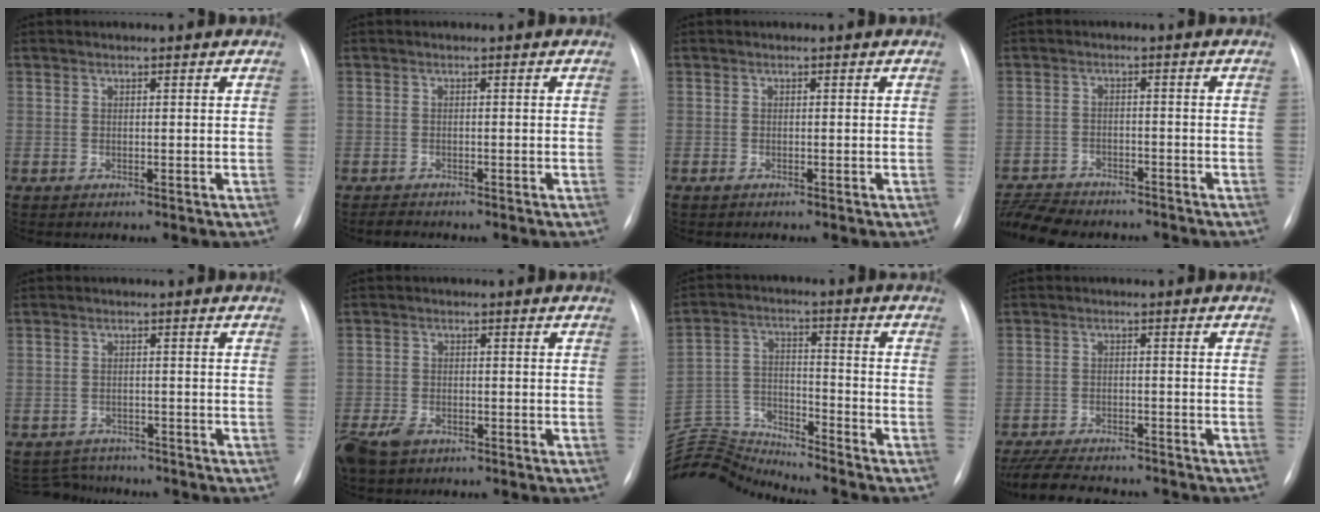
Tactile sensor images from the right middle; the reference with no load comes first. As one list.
[{"total": 1.2, "force": [-1.2, 0.3, 0.2], "torque": [-0.008, -0.005, -0.017]}, {"total": 0.7, "force": [-0.5, 0.2, 0.4], "torque": [-0.010, -0.002, -0.007]}, {"total": 11.3, "force": [-10.1, 3.4, 3.7], "torque": [-0.079, -0.001, -0.151]}, {"total": 4.2, "force": [-3.9, 1.6, -0.6], "torque": [0.007, 0.007, -0.059]}, {"total": 7.7, "force": [-4.8, 4.7, 3.7], "torque": [-0.090, -0.007, -0.080]}, {"total": 13.1, "force": [-13.0, -0.7, -0.1], "torque": [-0.002, 0.033, -0.241]}, {"total": 12.7, "force": [-11.2, 3.3, 5.2], "torque": [-0.105, -0.007, -0.160]}]